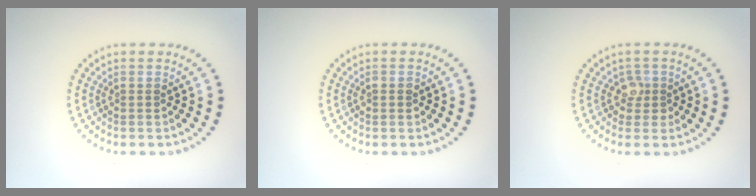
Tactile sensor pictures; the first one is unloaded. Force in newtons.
{"total": 1.0, "press": 1.0, "slide": 0.2}
{"total": 1.6, "press": 1.4, "slide": 0.9}